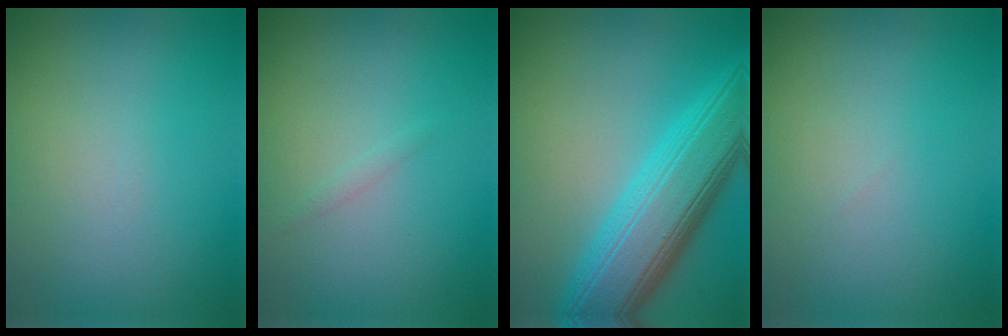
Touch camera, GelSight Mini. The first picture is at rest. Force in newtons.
{"total": 0.5, "press": 0.5, "slide": 0.0}
{"total": 9.9, "press": 9.9, "slide": 0.2}
{"total": 0.0}